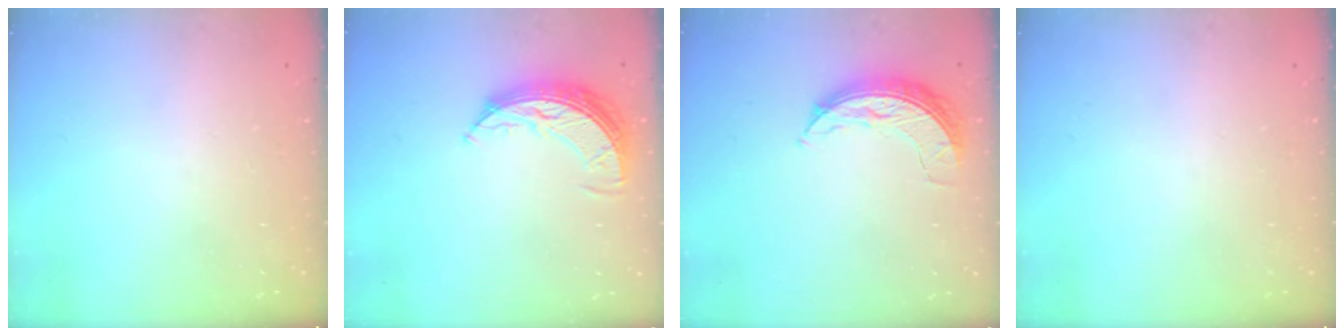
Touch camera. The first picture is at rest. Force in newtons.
{"total": 8.9, "press": 8.9, "slide": 0.5}
{"total": 7.2, "press": 7.2, "slide": 0.4}
{"total": 0.0}